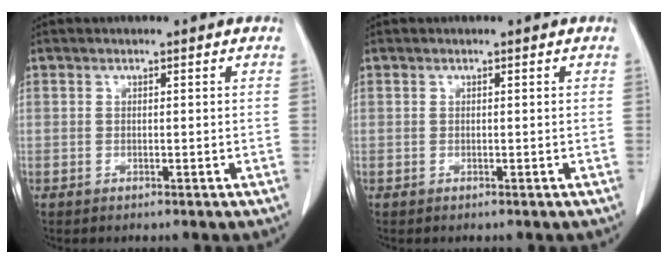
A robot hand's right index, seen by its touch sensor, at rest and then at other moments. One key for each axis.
{"total": 0.0}